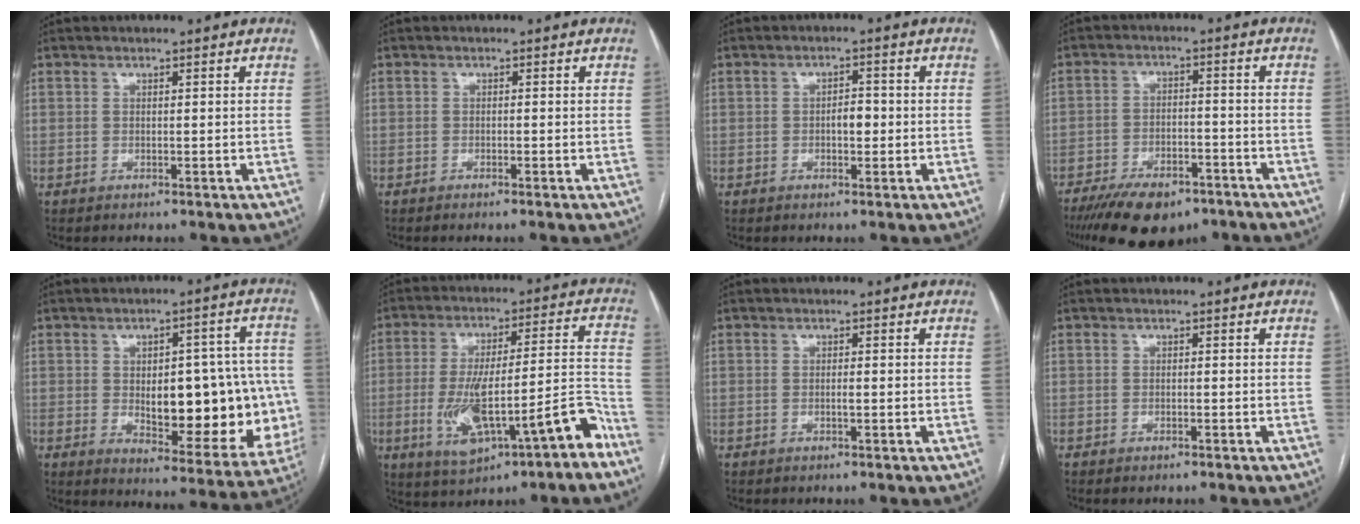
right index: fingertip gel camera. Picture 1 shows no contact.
{"total": 0.5, "force": [-0.4, -0.2, 0.3], "torque": [-0.006, 0.000, -0.008]}
{"total": 2.5, "force": [-0.4, 1.1, 2.2], "torque": [-0.032, 0.004, -0.005]}
{"total": 13.5, "force": [-10.0, 5.4, 7.4], "torque": [-0.127, -0.010, -0.154]}
{"total": 19.7, "force": [-1.8, 8.0, 17.9], "torque": [-0.184, 0.026, 0.004]}
{"total": 16.1, "force": [-7.0, 3.9, 14.0], "torque": [-0.226, 0.027, -0.094]}
{"total": 0.8, "force": [-0.2, 0.1, 0.8], "torque": [-0.017, -0.001, -0.003]}
{"total": 0.6, "force": [-0.5, 0.1, 0.3], "torque": [-0.009, -0.002, -0.006]}